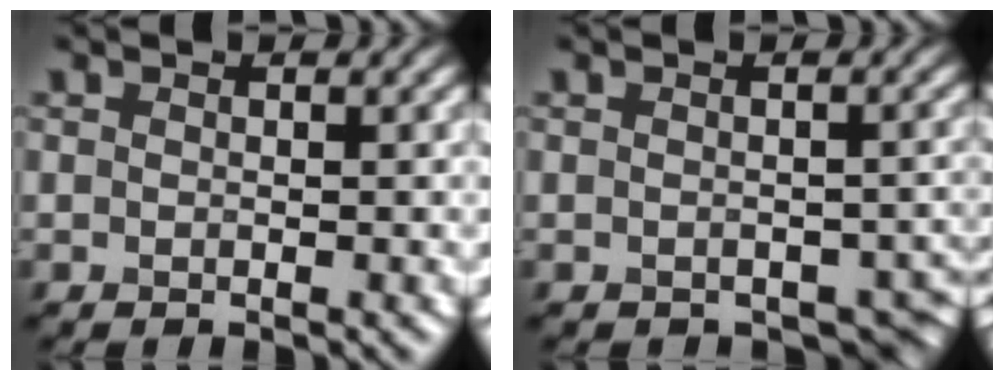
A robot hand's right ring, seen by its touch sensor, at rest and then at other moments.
{"total": 2.9, "force": [-1.6, 1.8, 1.5], "torque": [-0.010, -0.019, -0.014]}